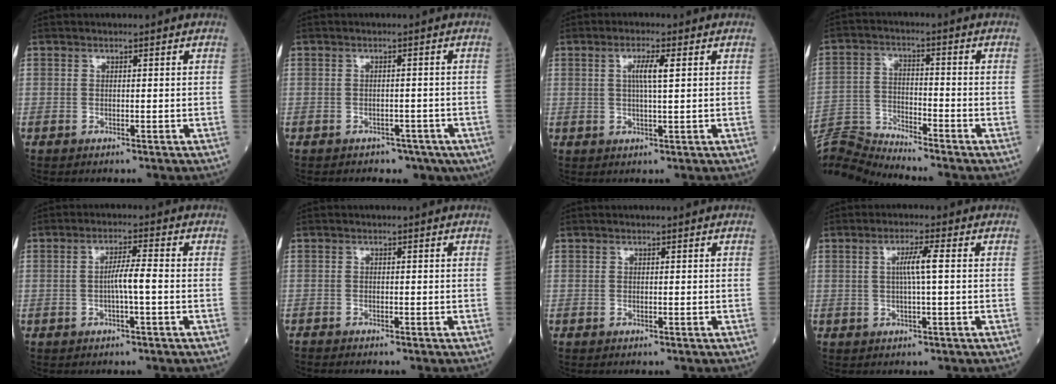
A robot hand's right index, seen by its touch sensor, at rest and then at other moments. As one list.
[{"total": 5.0, "force": [-3.3, 3.4, 1.6], "torque": [-0.015, 0.008, -0.037]}, {"total": 3.6, "force": [0.9, 0.1, 3.5], "torque": [-0.067, 0.002, 0.015]}, {"total": 10.6, "force": [-10.4, -2.0, 0.0], "torque": [-0.011, 0.020, -0.201]}, {"total": 4.9, "force": [-0.9, -0.4, 4.8], "torque": [-0.086, 0.009, -0.017]}, {"total": 1.7, "force": [-1.6, -0.4, -0.4], "torque": [0.005, -0.010, -0.033]}, {"total": 0.0}, {"total": 3.5, "force": [0.3, -0.3, 3.5], "torque": [-0.066, 0.003, 0.005]}]